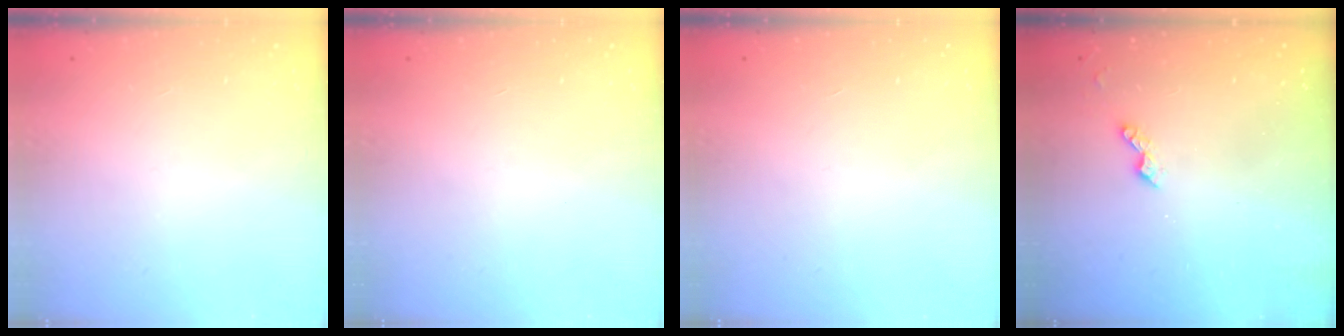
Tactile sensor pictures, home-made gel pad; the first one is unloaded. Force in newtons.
{"total": 0.0}
{"total": 0.0}
{"total": 3.6, "press": 3.5, "slide": 0.6}